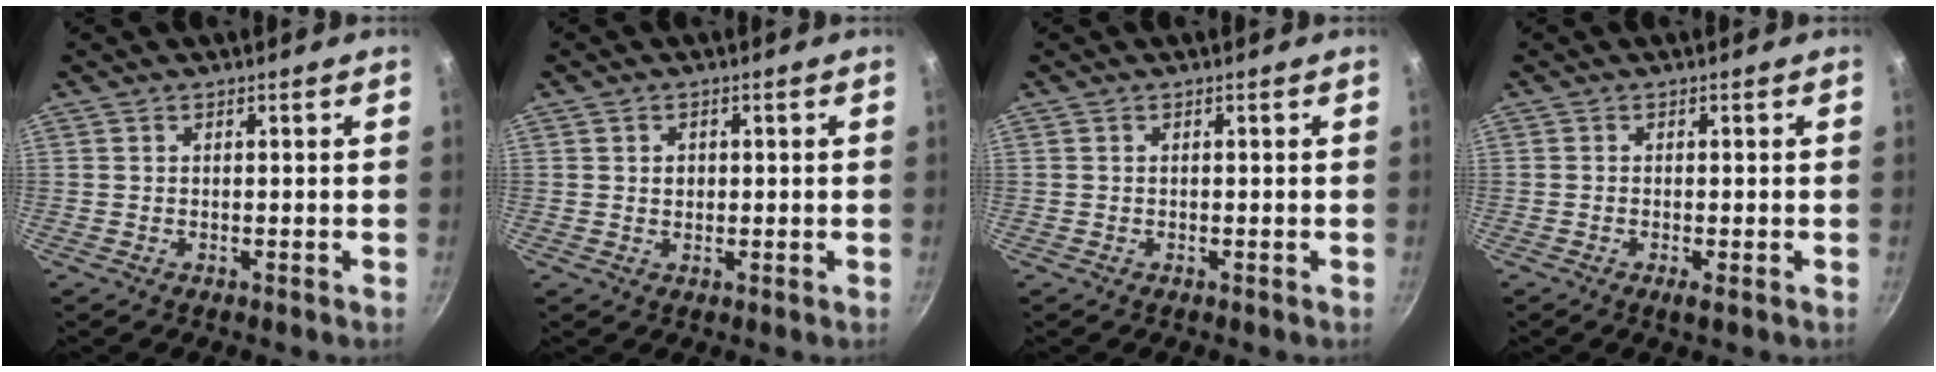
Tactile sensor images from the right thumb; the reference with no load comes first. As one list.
[{"total": 2.1, "force": [0.4, 1.7, 1.1], "torque": [-0.009, 0.002, 0.006]}, {"total": 0.0}, {"total": 1.4, "force": [-0.7, 0.2, 1.2], "torque": [-0.029, -0.003, -0.014]}]